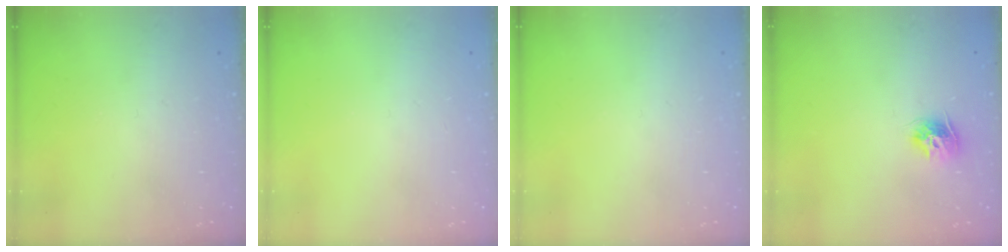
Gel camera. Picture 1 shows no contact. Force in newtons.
{"total": 0.0}
{"total": 0.0}
{"total": 9.6, "press": 9.6, "slide": 0.7}